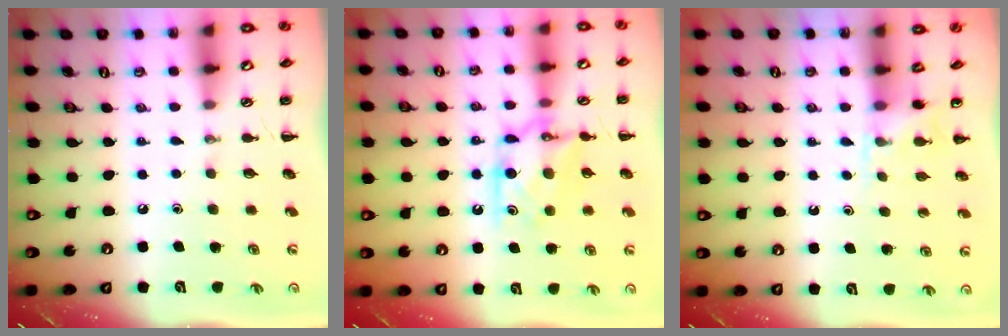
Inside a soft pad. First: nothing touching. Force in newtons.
{"total": 11.2, "press": 11.1, "slide": 0.4}
{"total": 4.8, "press": 4.6, "slide": 1.4}